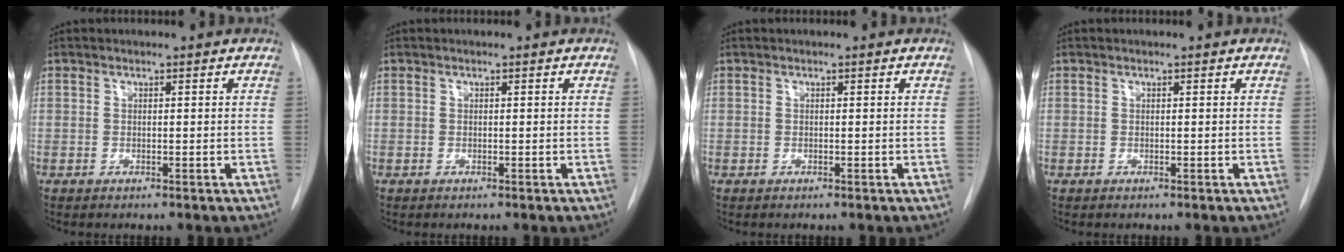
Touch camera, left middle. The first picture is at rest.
{"total": 0.0}
{"total": 0.0}
{"total": 0.0}